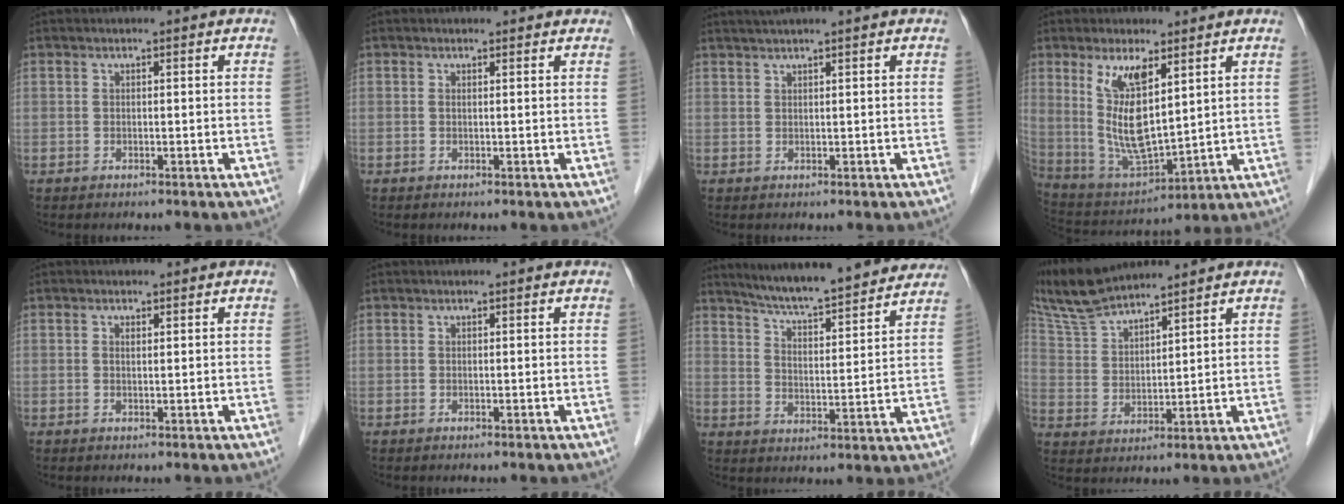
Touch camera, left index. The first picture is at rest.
{"total": 1.2, "force": [1.0, 0.5, 0.3], "torque": [-0.013, 0.006, 0.006]}
{"total": 3.4, "force": [2.9, -0.6, 1.7], "torque": [-0.018, 0.029, 0.051]}
{"total": 11.4, "force": [4.6, 3.2, 9.9], "torque": [-0.206, -0.011, 0.101]}
{"total": 0.7, "force": [0.3, 0.3, 0.5], "torque": [-0.014, -0.002, 0.004]}
{"total": 0.0}
{"total": 17.3, "force": [15.6, 1.1, 7.3], "torque": [-0.112, 0.003, 0.217]}
{"total": 9.4, "force": [8.8, 0.2, 3.4], "torque": [-0.089, 0.017, 0.182]}